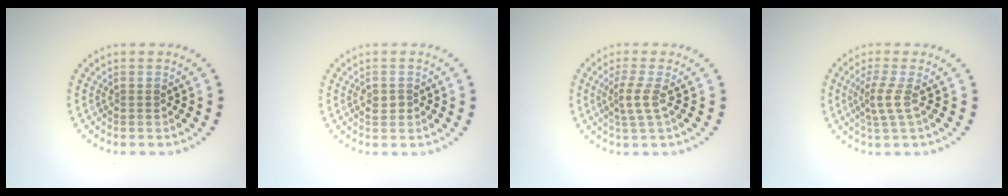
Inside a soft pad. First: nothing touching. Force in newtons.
{"total": 1.2, "press": 1.2, "slide": 0.4}
{"total": 2.2, "press": 1.6, "slide": 1.5}
{"total": 2.3, "press": 1.6, "slide": 1.6}